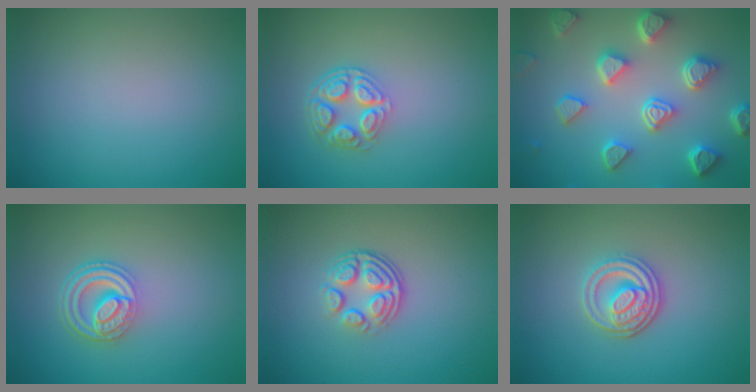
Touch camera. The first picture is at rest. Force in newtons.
{"total": 4.1, "press": 3.1, "slide": 2.7}
{"total": 6.6, "press": 5.3, "slide": 4.0}
{"total": 4.3, "press": 3.1, "slide": 3.0}
{"total": 3.9, "press": 2.7, "slide": 2.8}
{"total": 3.5, "press": 3.0, "slide": 1.8}